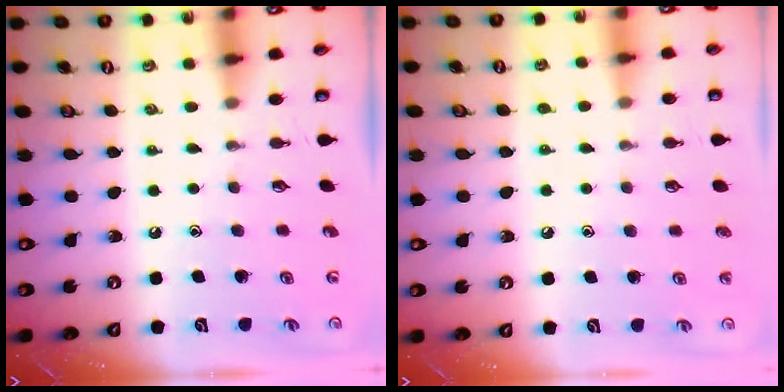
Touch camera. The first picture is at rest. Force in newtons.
{"total": 3.2, "press": 3.2, "slide": 0.5}